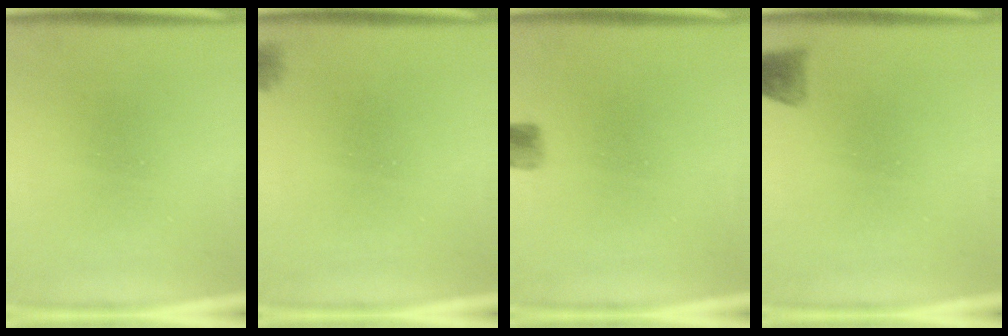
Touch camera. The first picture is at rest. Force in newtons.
{"total": 1.6}
{"total": 2.4}
{"total": 2.0}